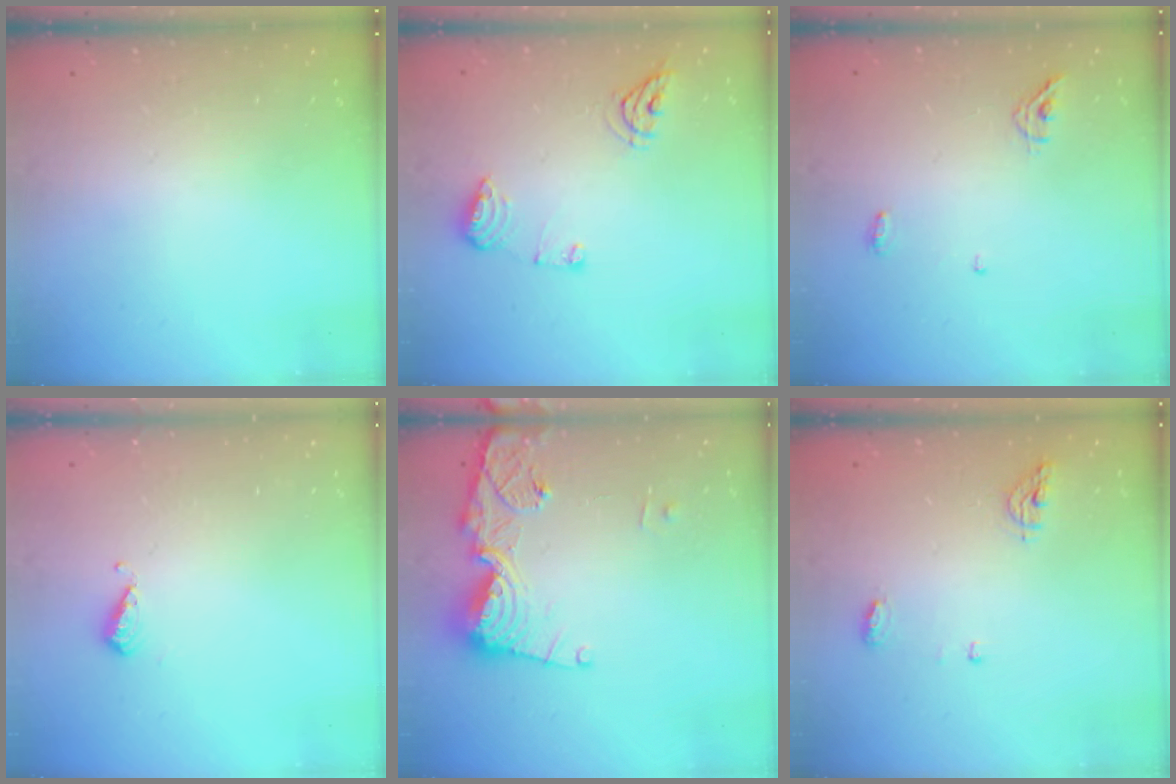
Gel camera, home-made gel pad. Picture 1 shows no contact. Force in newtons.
{"total": 8.6, "press": 8.5, "slide": 0.1}
{"total": 4.9, "press": 4.8, "slide": 1.0}
{"total": 4.6, "press": 4.5, "slide": 0.9}
{"total": 14.4, "press": 14.4, "slide": 1.4}
{"total": 9.0, "press": 5.9, "slide": 6.9}